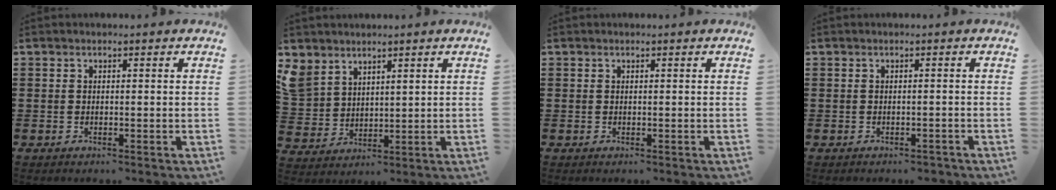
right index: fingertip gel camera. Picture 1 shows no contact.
{"total": 5.1, "force": [3.9, 3.3, 0.5], "torque": [-0.037, -0.002, 0.076]}
{"total": 0.0}
{"total": 0.9, "force": [-0.8, 0.3, 0.2], "torque": [-0.008, -0.002, -0.018]}